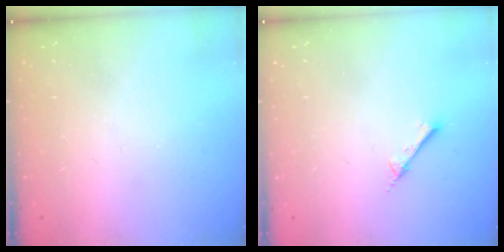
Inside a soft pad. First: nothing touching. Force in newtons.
{"total": 2.4, "press": 2.4, "slide": 0.2}